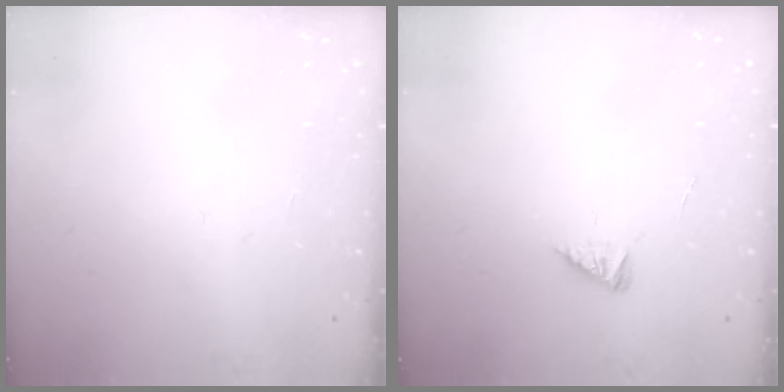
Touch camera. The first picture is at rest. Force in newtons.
{"total": 1.8, "press": 1.7, "slide": 0.3}